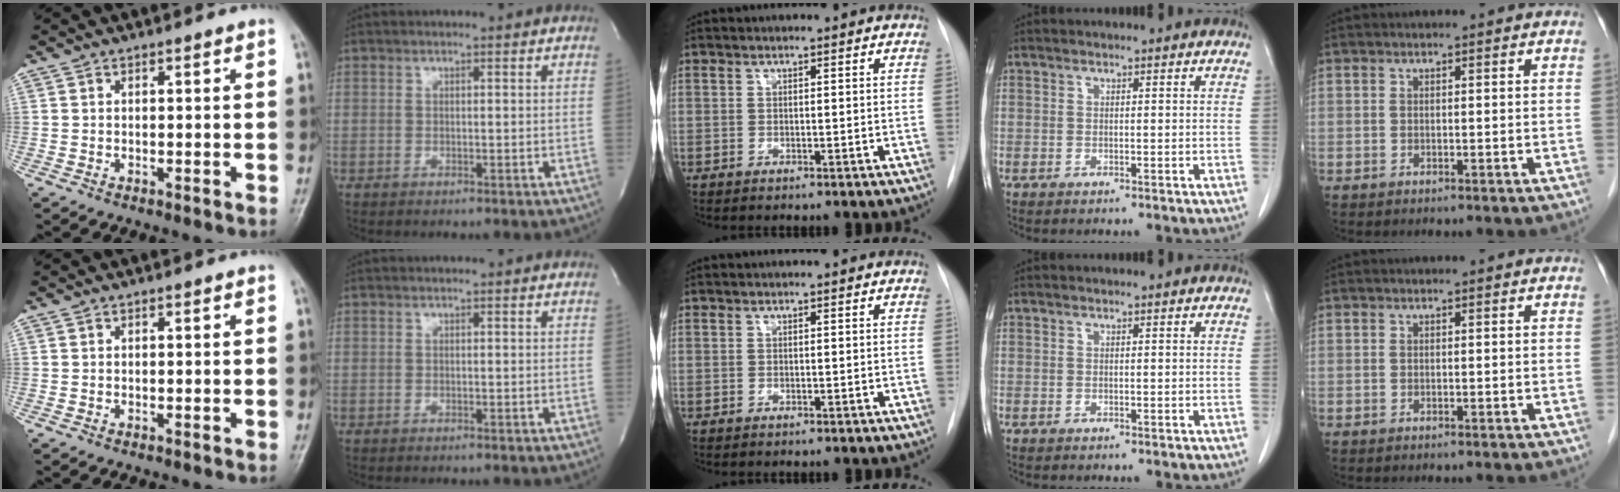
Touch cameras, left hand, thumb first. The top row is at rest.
{}